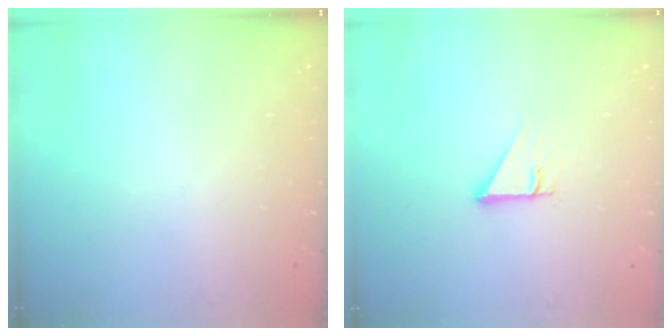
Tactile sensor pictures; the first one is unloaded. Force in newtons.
{"total": 2.5, "press": 2.5, "slide": 0.2}